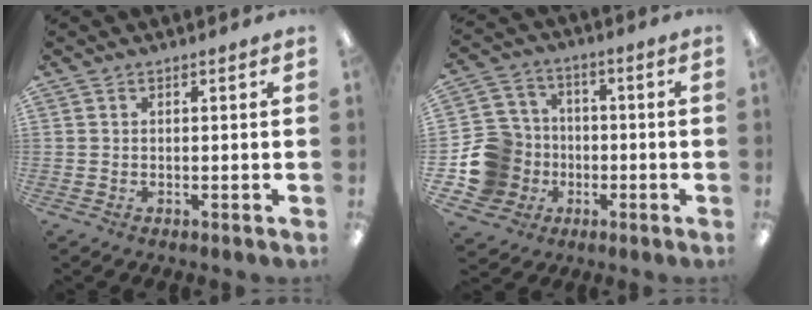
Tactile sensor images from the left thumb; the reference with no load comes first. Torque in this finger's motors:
{"motor_torque": [-0.31, 0.39, -0.02, 0.04, 0.01]}